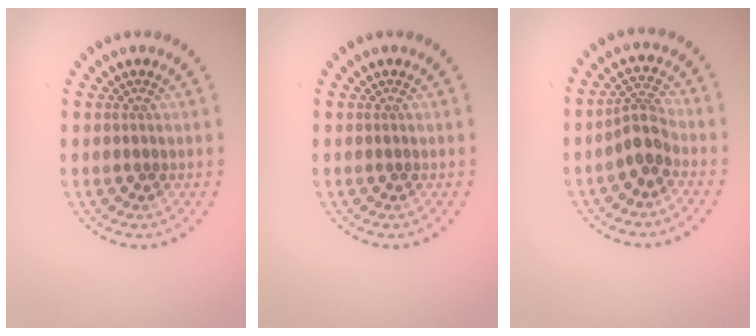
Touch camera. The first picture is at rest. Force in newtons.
{"total": 0.0}
{"total": 2.8, "press": 2.3, "slide": 1.7}